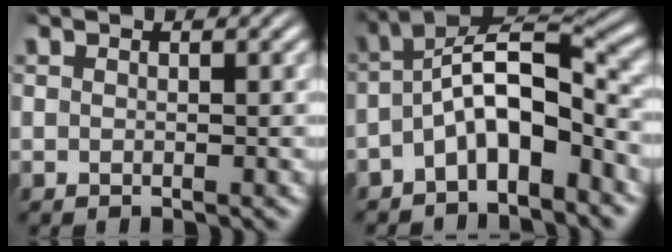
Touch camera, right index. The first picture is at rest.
{"total": 8.2, "force": [-2.4, 5.3, 5.8], "torque": [-0.110, -0.023, -0.036]}